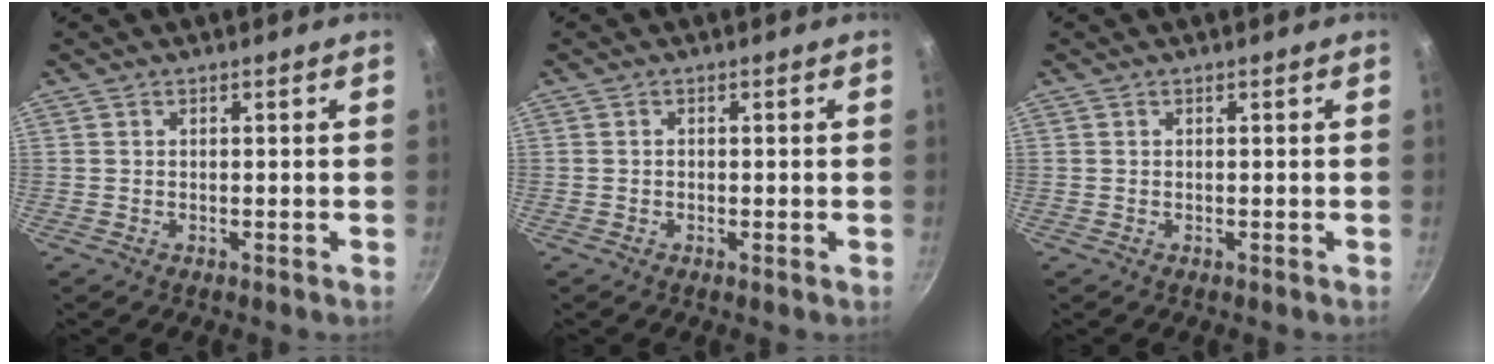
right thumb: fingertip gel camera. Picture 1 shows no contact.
{"total": 0.5, "force": [-0.2, 0.3, 0.4], "torque": [-0.006, 0.002, -0.004]}
{"total": 0.0}